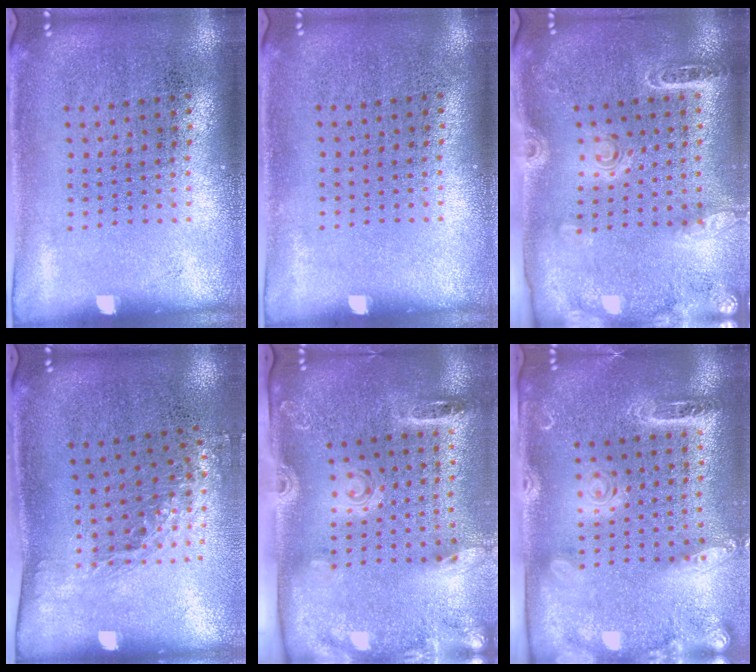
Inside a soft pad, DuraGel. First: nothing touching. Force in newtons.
{"total": 0.0}
{"total": 1.7, "press": 1.7, "slide": 0.1}
{"total": 1.5, "press": 1.1, "slide": 1.0}
{"total": 2.7, "press": 1.9, "slide": 2.0}
{"total": 2.5, "press": 2.0, "slide": 1.6}